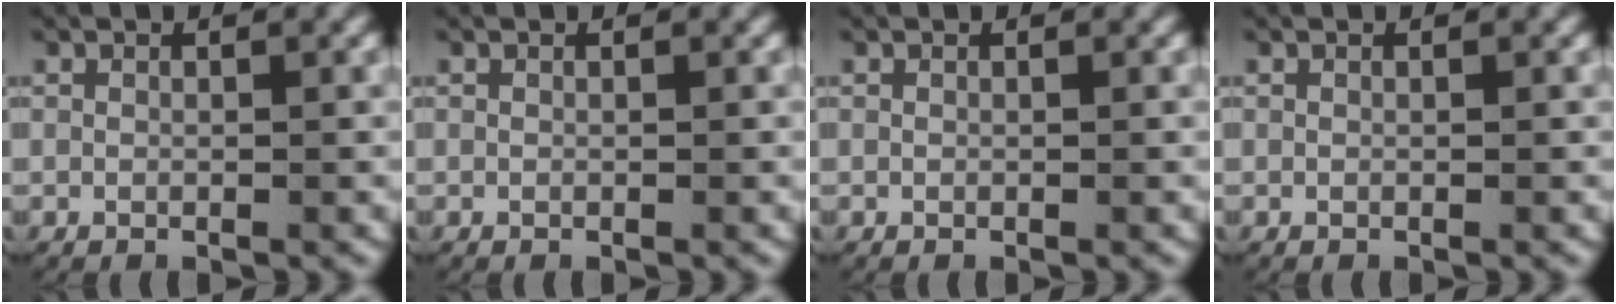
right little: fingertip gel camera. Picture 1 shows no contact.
{"total": 0.0}
{"total": 0.0}
{"total": 0.0}